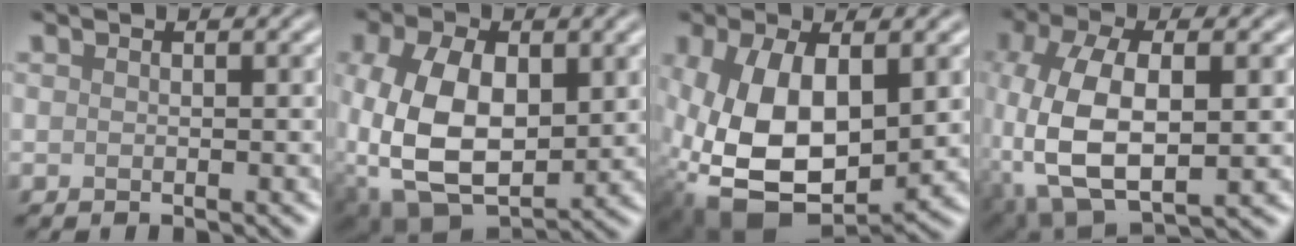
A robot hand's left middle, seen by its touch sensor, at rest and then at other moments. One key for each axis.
{"total": 10.2, "fx": 0.1, "fy": 6.4, "fz": 7.9, "tx": -0.173, "ty": -0.004, "tz": 0.007}
{"total": 12.6, "fx": -1.0, "fy": 7.4, "fz": 10.2, "tx": -0.226, "ty": -0.033, "tz": -0.002}
{"total": 10.9, "fx": -2.1, "fy": 5.6, "fz": 9.1, "tx": -0.207, "ty": -0.008, "tz": -0.037}